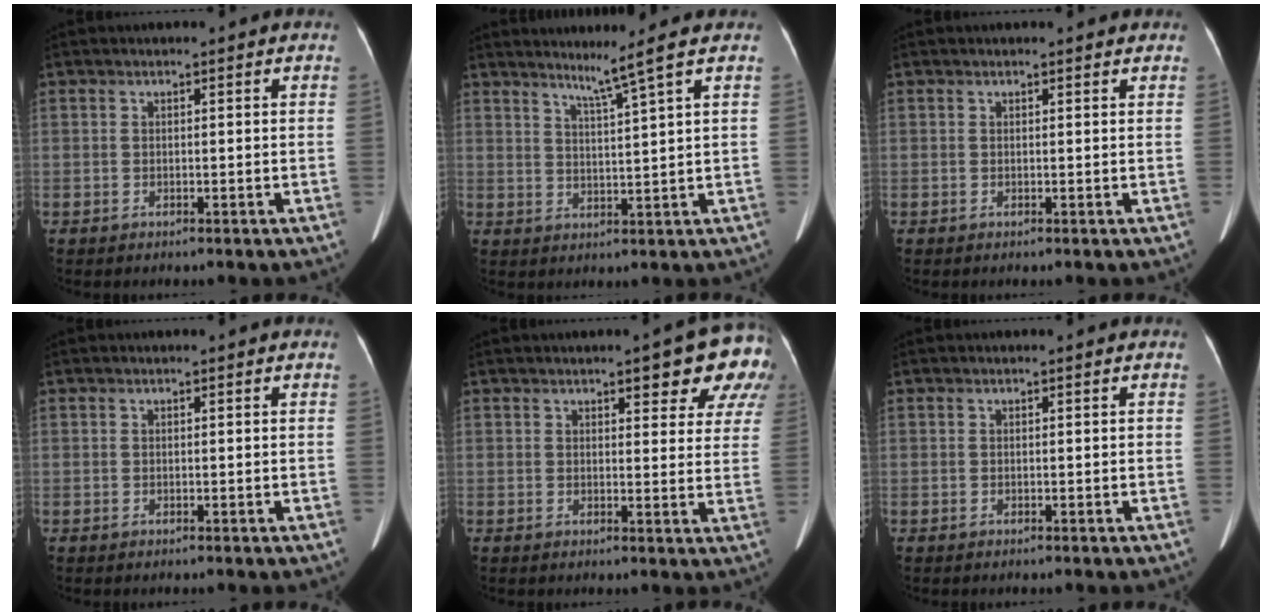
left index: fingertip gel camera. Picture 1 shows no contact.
{"total": 4.1, "force": [2.7, -2.1, 2.2], "torque": [-0.040, -0.034, 0.054]}
{"total": 3.2, "force": [2.9, 0.7, 1.1], "torque": [-0.011, 0.002, 0.028]}
{"total": 0.0}
{"total": 10.2, "force": [7.1, 2.8, 6.7], "torque": [-0.061, -0.014, 0.064]}
{"total": 0.0}